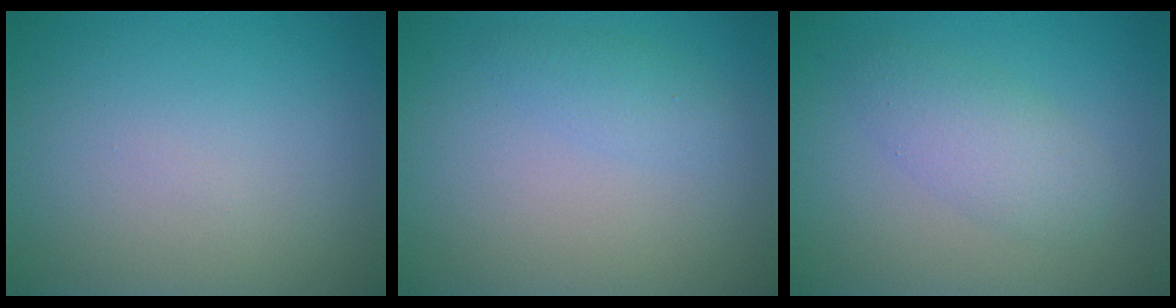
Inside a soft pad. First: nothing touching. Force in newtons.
{"total": 1.3, "press": 1.3, "slide": 0.1}
{"total": 2.9, "press": 2.9, "slide": 0.1}